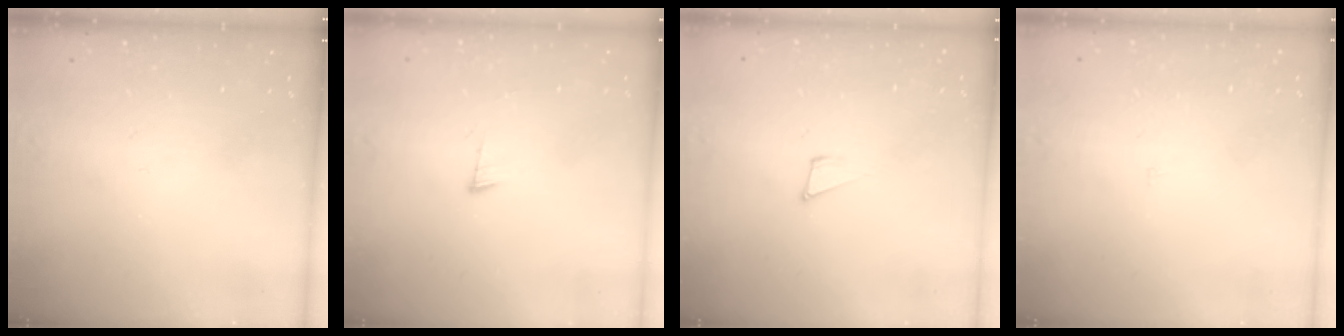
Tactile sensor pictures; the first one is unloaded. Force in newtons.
{"total": 3.5, "press": 3.5, "slide": 0.5}
{"total": 6.3, "press": 6.1, "slide": 1.2}
{"total": 1.8, "press": 1.8, "slide": 0.1}